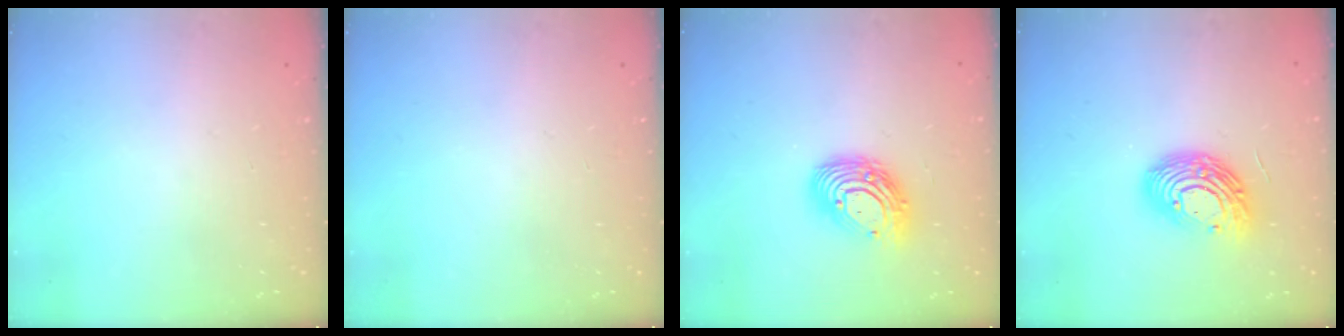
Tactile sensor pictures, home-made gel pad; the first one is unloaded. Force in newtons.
{"total": 0.0}
{"total": 13.0, "press": 12.9, "slide": 1.2}
{"total": 13.7, "press": 13.7, "slide": 0.5}